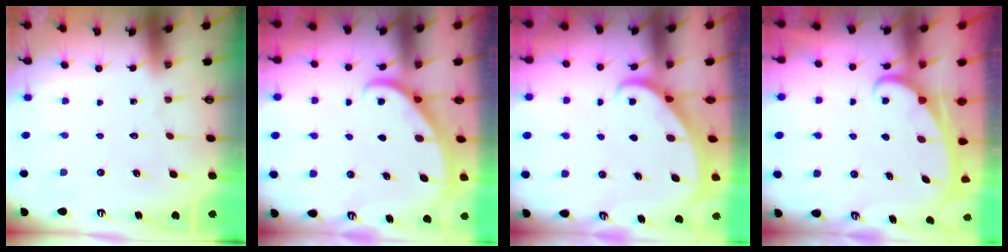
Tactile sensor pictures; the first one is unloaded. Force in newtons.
{"total": 2.3, "press": 2.3, "slide": 0.2}
{"total": 1.8, "press": 1.8, "slide": 0.1}
{"total": 2.4, "press": 2.4, "slide": 0.3}